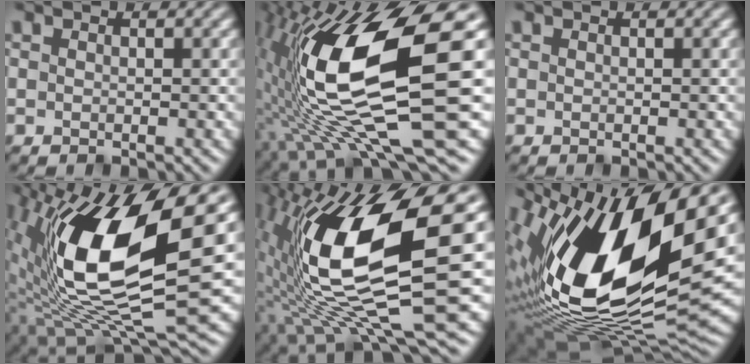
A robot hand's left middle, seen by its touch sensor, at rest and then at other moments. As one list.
[{"total": 15.2, "force": [0.0, 4.2, 14.6], "torque": [-0.285, -0.007, 0.008]}, {"total": 0.0}, {"total": 15.7, "force": [2.6, 6.2, 14.1], "torque": [-0.277, -0.013, 0.039]}, {"total": 14.0, "force": [0.8, 4.3, 13.3], "torque": [-0.259, -0.014, 0.013]}, {"total": 18.1, "force": [3.4, 7.8, 16.0], "torque": [-0.299, -0.001, 0.056]}]